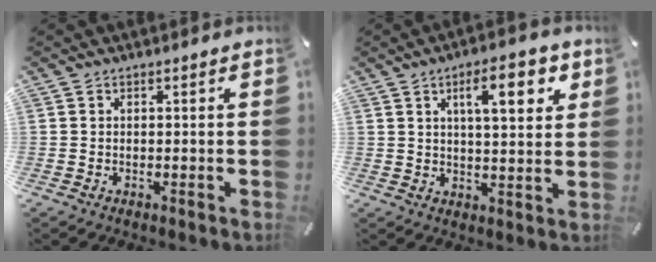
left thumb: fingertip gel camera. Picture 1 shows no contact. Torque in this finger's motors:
{"motor_torque": [0.43, 0.33, 0.41, 0.14, 0.10]}